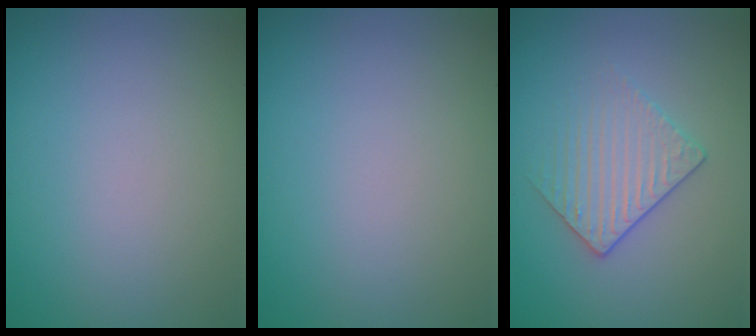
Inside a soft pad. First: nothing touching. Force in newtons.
{"total": 0.0}
{"total": 2.1, "press": 1.8, "slide": 1.1}